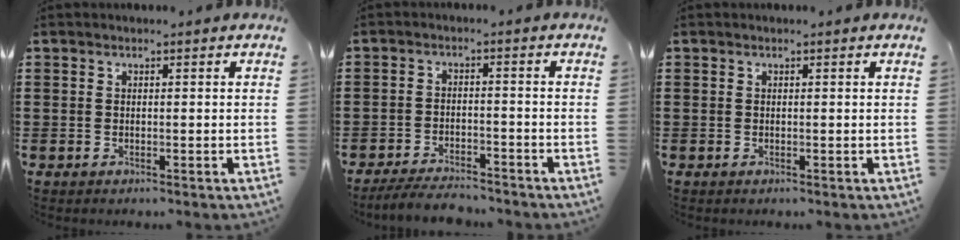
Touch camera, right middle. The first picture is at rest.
{"total": 4.5, "force": [-4.3, 0.6, 1.2], "torque": [-0.020, 0.003, -0.084]}
{"total": 0.0}